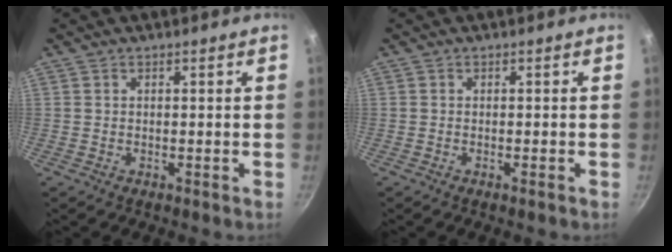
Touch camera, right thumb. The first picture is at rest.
{"total": 0.7, "force": [-0.5, -0.1, 0.5], "torque": [-0.015, 0.002, -0.009]}